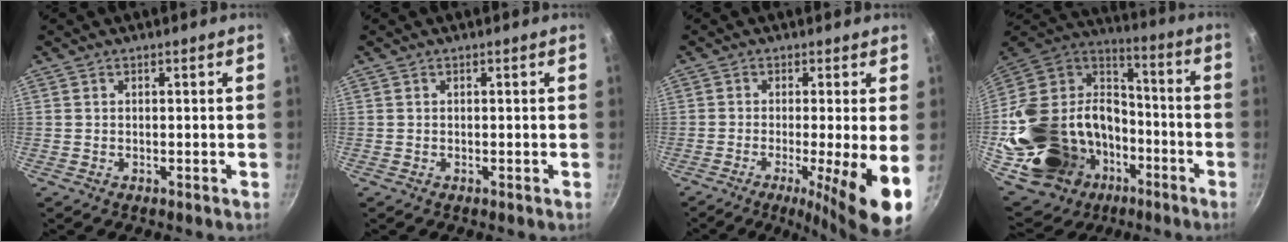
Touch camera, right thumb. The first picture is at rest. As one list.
[{"total": 0.0}, {"total": 11.3, "force": [-2.6, 1.1, 11.0], "torque": [-0.165, -0.012, -0.039]}, {"total": 33.3, "force": [-11.8, 24.7, 18.9], "torque": [-0.309, 0.081, -0.182]}]